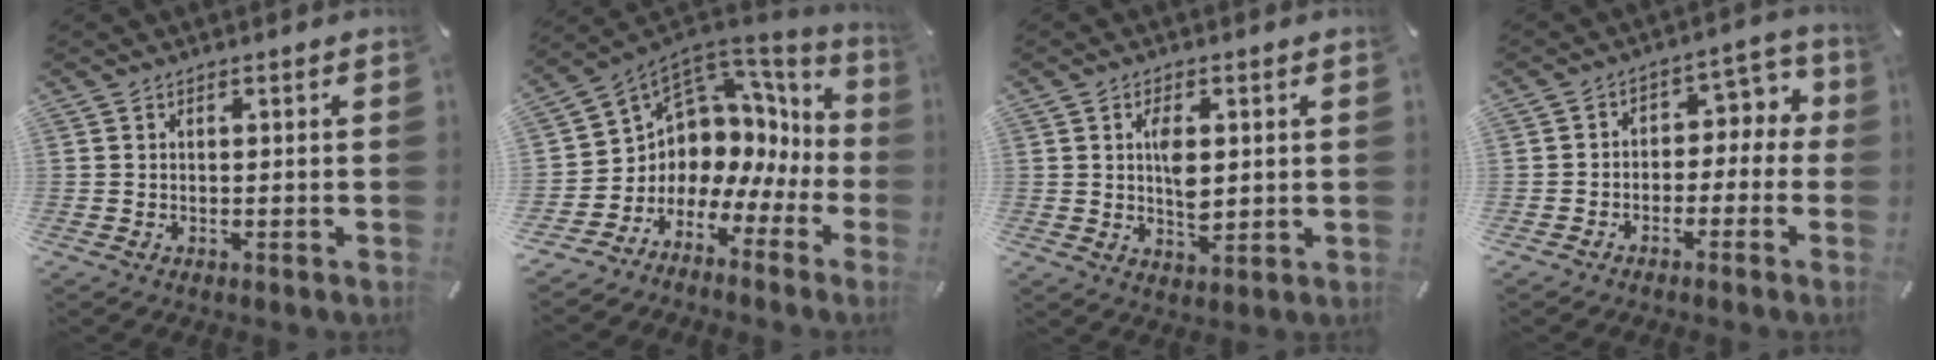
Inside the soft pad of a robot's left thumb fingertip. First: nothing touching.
{"total": 5.8, "force": [2.7, 5.0, -0.8], "torque": [-0.018, -0.075, 0.058]}
{"total": 6.2, "force": [1.0, 3.5, 5.1], "torque": [-0.088, -0.003, 0.009]}
{"total": 6.1, "force": [-1.0, 5.0, 3.3], "torque": [-0.046, 0.016, -0.025]}